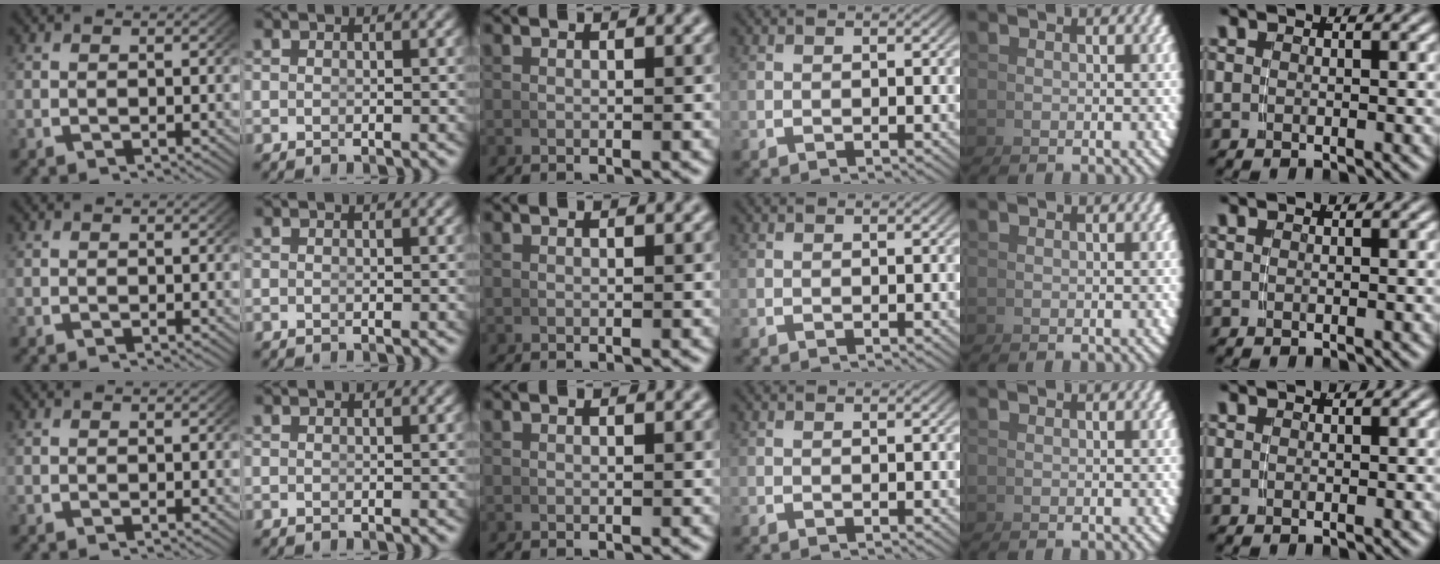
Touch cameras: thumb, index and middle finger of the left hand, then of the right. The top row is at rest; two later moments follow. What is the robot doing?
{"motion": "lift_and_place", "object": "dispenser bottle"}